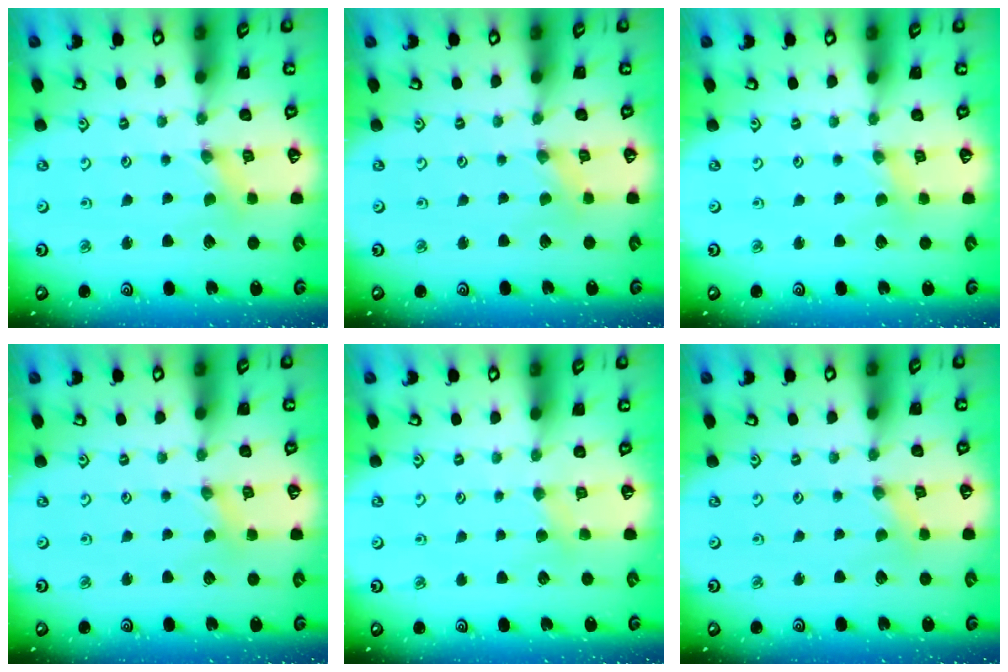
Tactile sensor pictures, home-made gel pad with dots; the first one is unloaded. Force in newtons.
{"total": 0.0}
{"total": 1.5, "press": 1.5, "slide": 0.4}
{"total": 0.9, "press": 0.8, "slide": 0.2}
{"total": 2.8, "press": 2.8, "slide": 0.5}
{"total": 0.0}